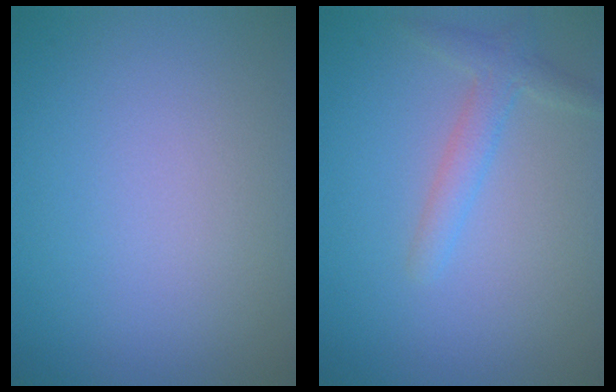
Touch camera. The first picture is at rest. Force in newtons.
{"total": 2.2, "press": 2.2, "slide": 0.2}